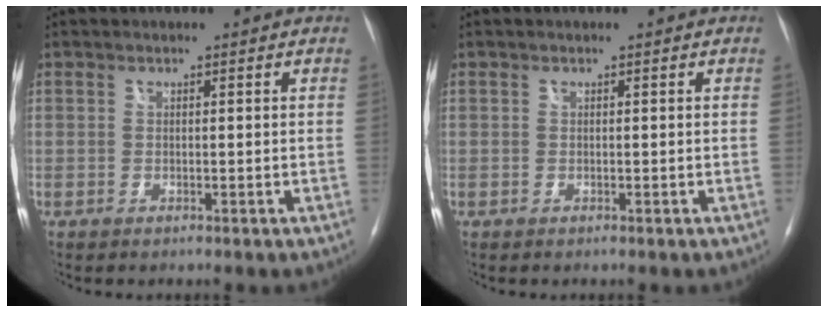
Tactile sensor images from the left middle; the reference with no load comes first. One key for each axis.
{"total": 0.0}